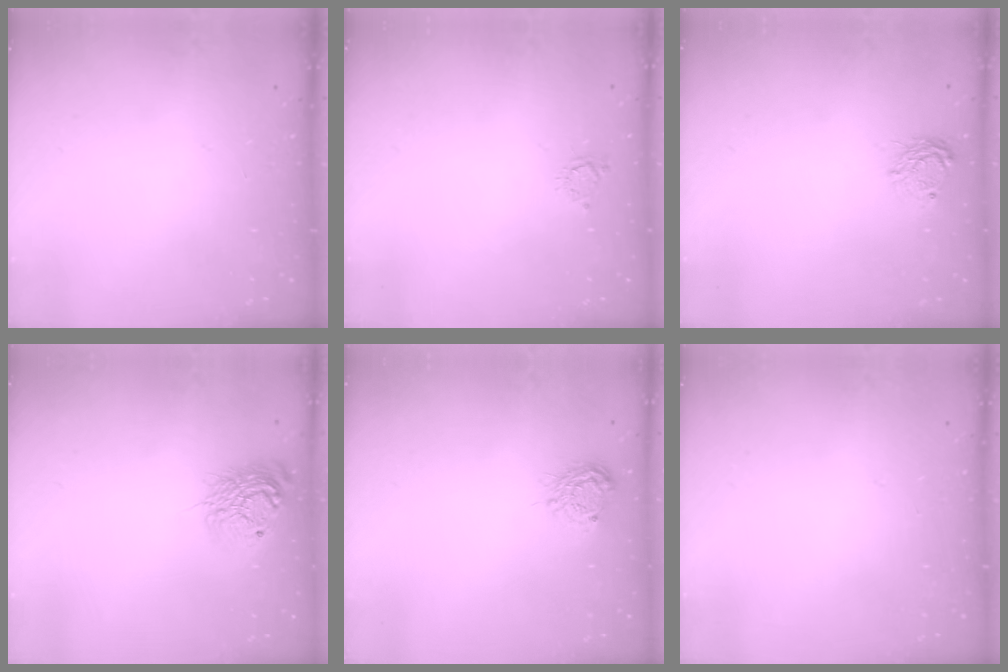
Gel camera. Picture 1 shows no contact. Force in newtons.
{"total": 3.2, "press": 3.2, "slide": 0.3}
{"total": 7.7, "press": 7.7, "slide": 0.4}
{"total": 14.8, "press": 14.7, "slide": 1.0}
{"total": 8.6, "press": 8.5, "slide": 0.9}
{"total": 0.0}